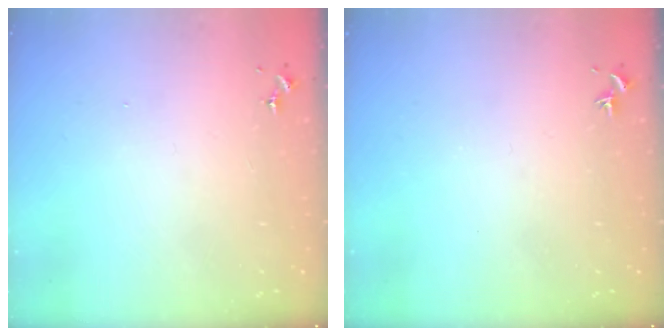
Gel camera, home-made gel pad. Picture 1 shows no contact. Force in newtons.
{"total": 0.0}